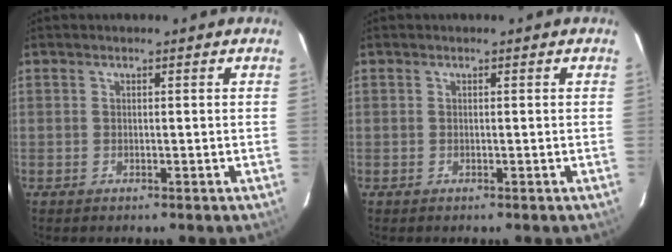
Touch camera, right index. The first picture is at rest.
{"total": 0.0}